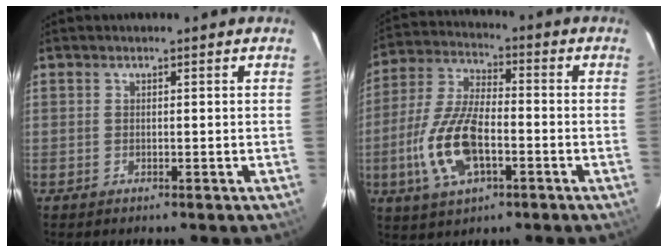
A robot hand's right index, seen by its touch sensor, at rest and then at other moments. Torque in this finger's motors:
{"motor_torque": [1.94, -0.20, 1.03, 0.21]}